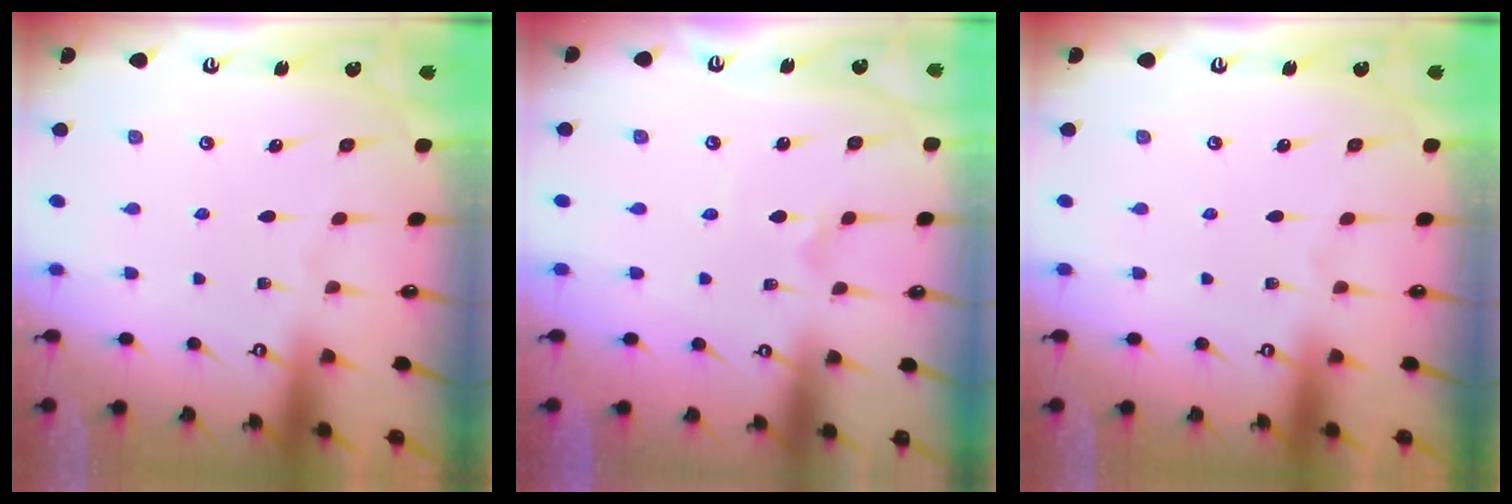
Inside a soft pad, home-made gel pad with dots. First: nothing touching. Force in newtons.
{"total": 1.2, "press": 1.1, "slide": 0.2}
{"total": 0.0}